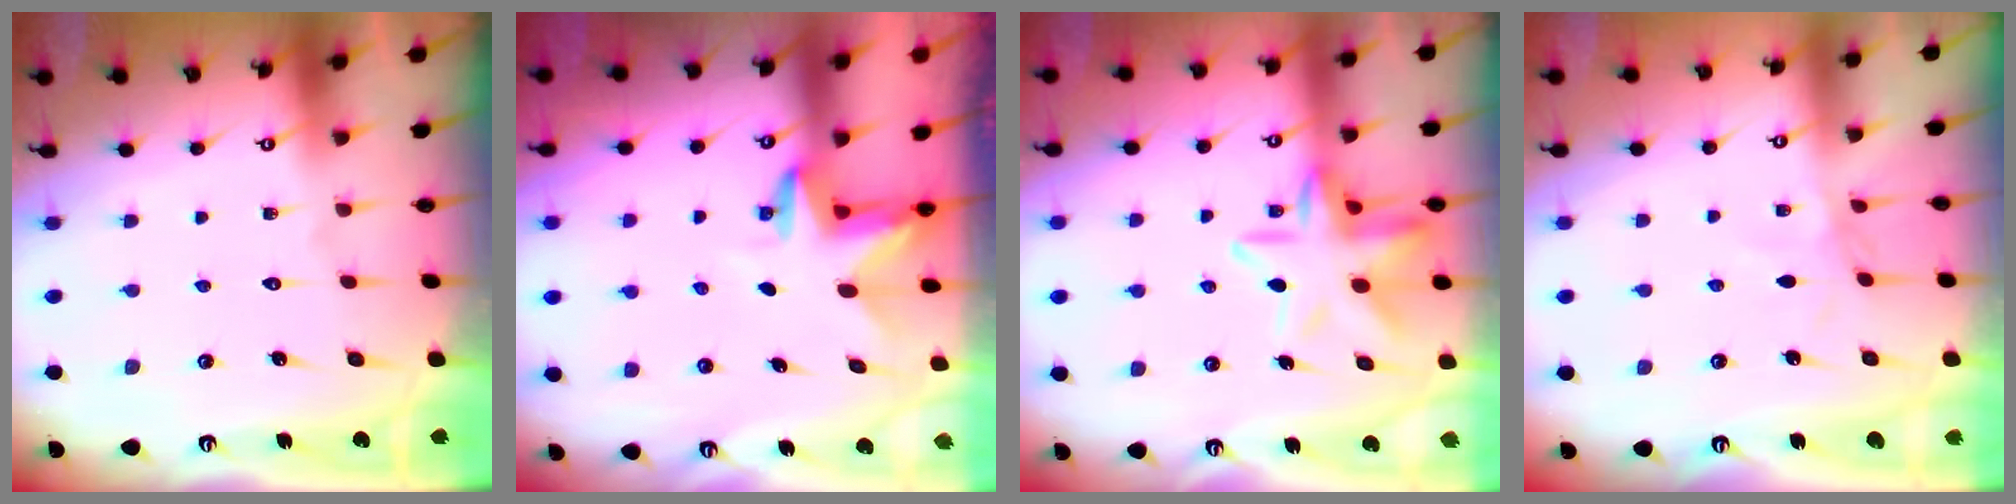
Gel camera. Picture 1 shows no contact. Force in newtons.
{"total": 3.3, "press": 3.3, "slide": 0.2}
{"total": 13.2, "press": 13.1, "slide": 1.3}
{"total": 2.2, "press": 2.2, "slide": 0.4}